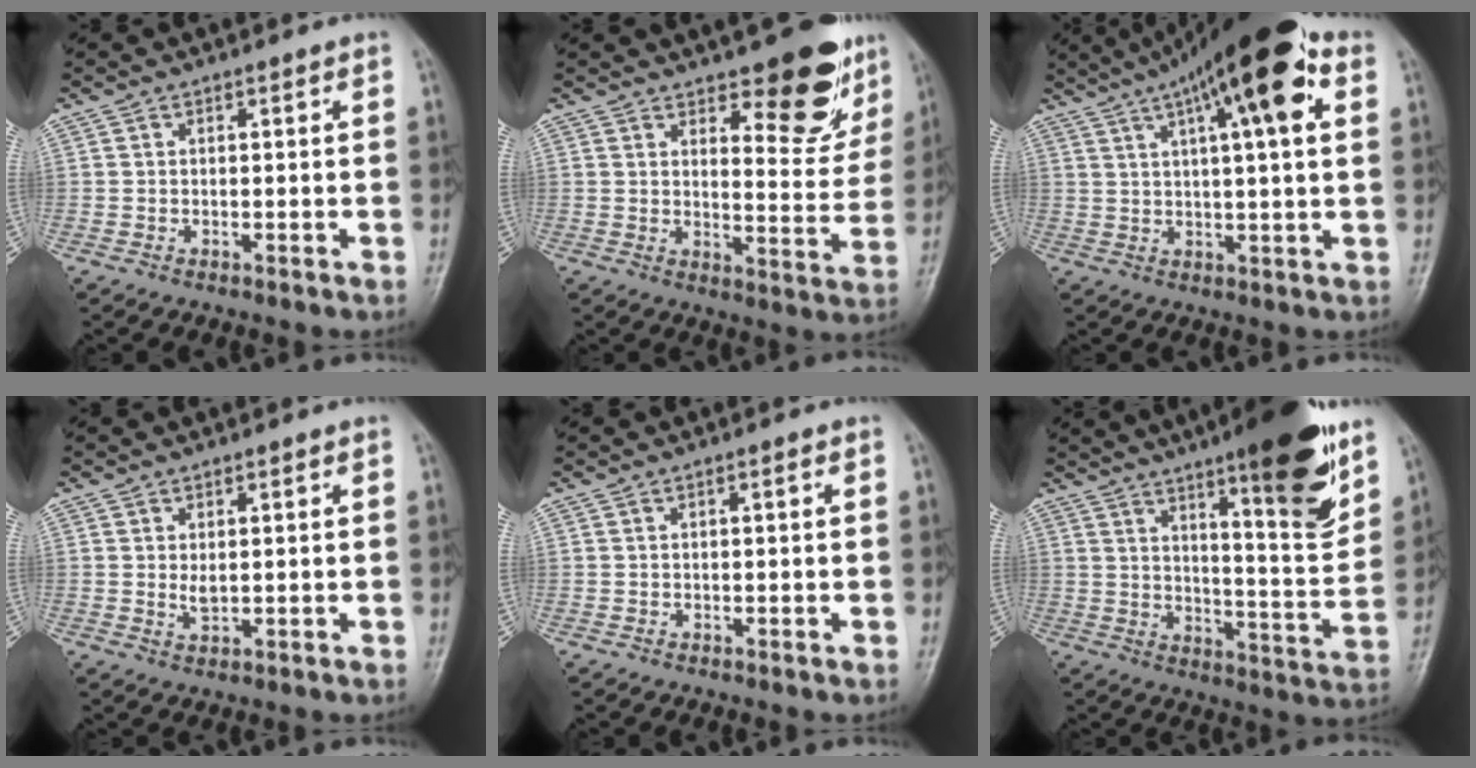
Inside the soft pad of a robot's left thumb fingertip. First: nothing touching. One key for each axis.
{"total": 12.9, "fx": 8.5, "fy": 5.0, "fz": 8.3, "tx": -0.061, "ty": -0.057, "tz": 0.120}
{"total": 18.5, "fx": 8.2, "fy": 4.8, "fz": 15.9, "tx": -0.241, "ty": 0.014, "tz": 0.123}
{"total": 2.4, "fx": 0.6, "fy": 1.2, "fz": 1.9, "tx": -0.029, "ty": -0.008, "tz": 0.014}
{"total": 0.7, "fx": 0.3, "fy": 0.1, "fz": 0.7, "tx": -0.012, "ty": 0.001, "tz": 0.003}
{"total": 18.6, "fx": 11.3, "fy": 3.5, "fz": 14.3, "tx": -0.175, "ty": -0.067, "tz": 0.170}